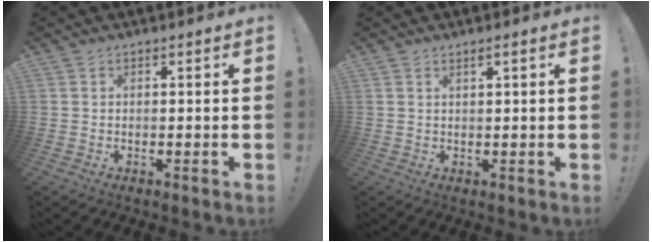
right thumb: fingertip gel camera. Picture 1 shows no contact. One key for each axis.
{"total": 1.6, "fx": 0.8, "fy": -0.1, "fz": 1.3, "tx": -0.027, "ty": 0.001, "tz": 0.014}